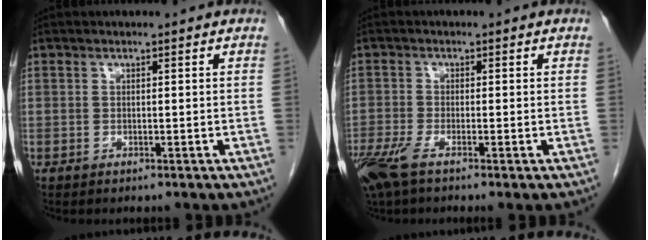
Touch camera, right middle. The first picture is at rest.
{"total": 4.9, "force": [-3.0, 0.7, 3.7], "torque": [-0.079, -0.015, -0.062]}